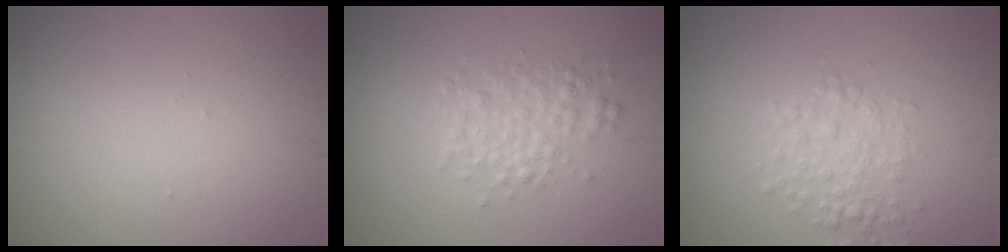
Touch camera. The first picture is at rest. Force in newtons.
{"total": 2.8, "press": 2.8, "slide": 0.0}
{"total": 2.5, "press": 2.5, "slide": 0.1}